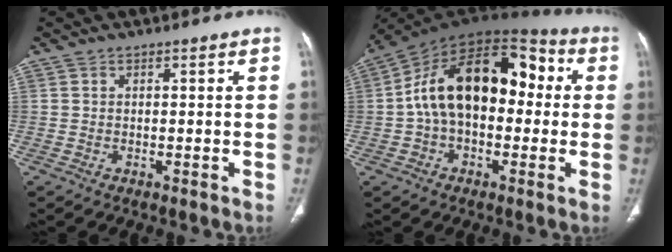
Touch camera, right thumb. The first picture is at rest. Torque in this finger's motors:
{"motor_torque": [2.41, 2.60, 1.68, -0.62, 0.35]}